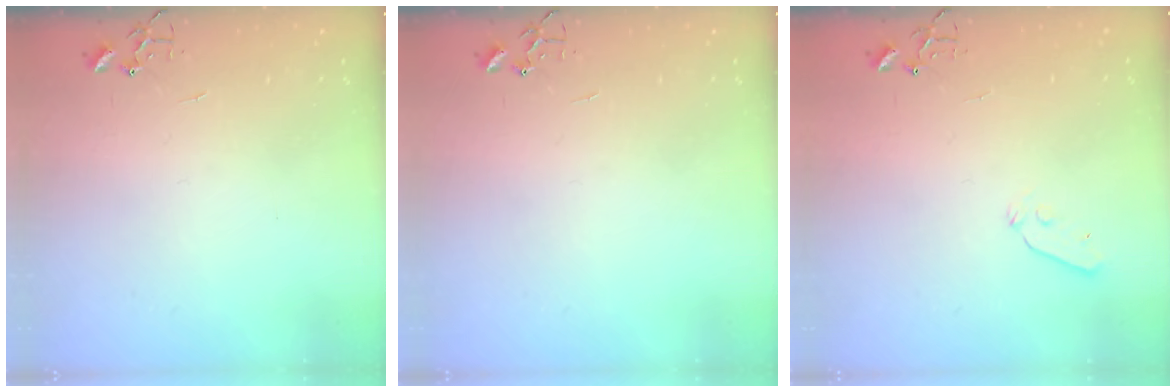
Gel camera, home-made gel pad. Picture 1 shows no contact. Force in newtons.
{"total": 0.0}
{"total": 4.0, "press": 4.0, "slide": 0.5}